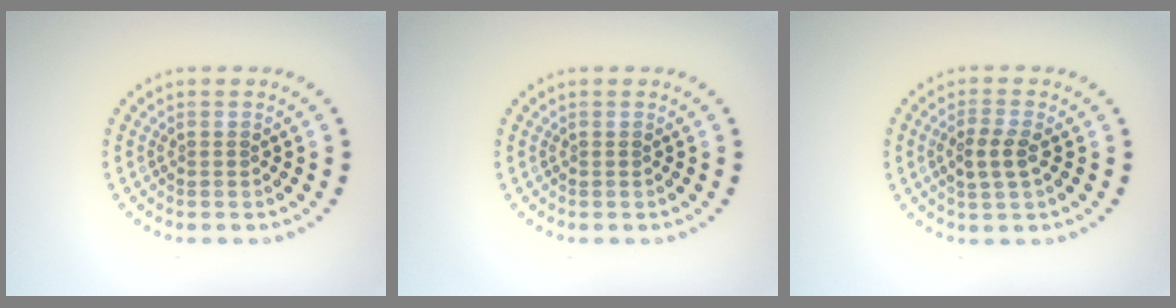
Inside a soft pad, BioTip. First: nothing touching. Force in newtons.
{"total": 0.0}
{"total": 2.5, "press": 2.4, "slide": 0.7}